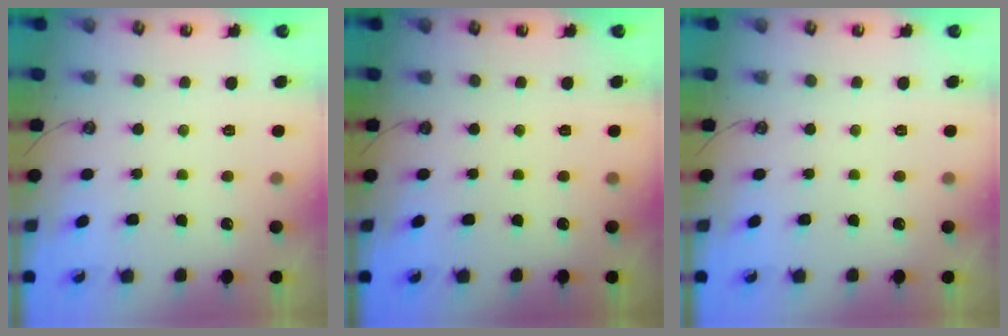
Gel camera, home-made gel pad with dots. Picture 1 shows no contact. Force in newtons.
{"total": 0.0}
{"total": 0.0}